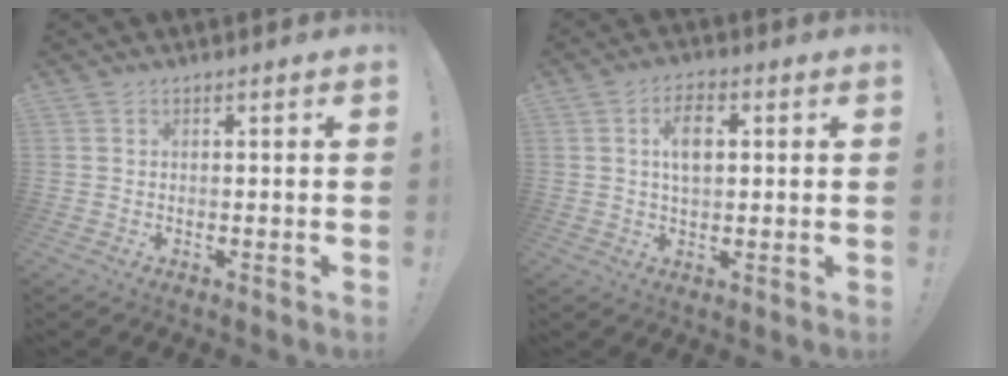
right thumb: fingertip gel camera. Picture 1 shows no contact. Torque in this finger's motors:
{"motor_torque": [-0.10, 0.42, -0.12, 0.22, 0.01]}